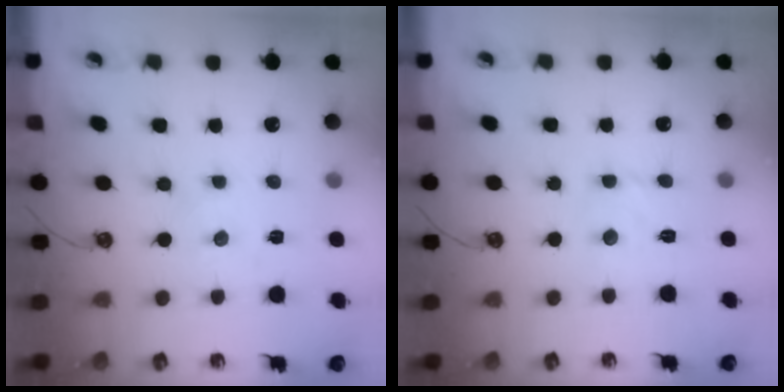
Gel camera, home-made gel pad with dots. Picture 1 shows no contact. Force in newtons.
{"total": 3.5, "press": 3.5, "slide": 0.2}